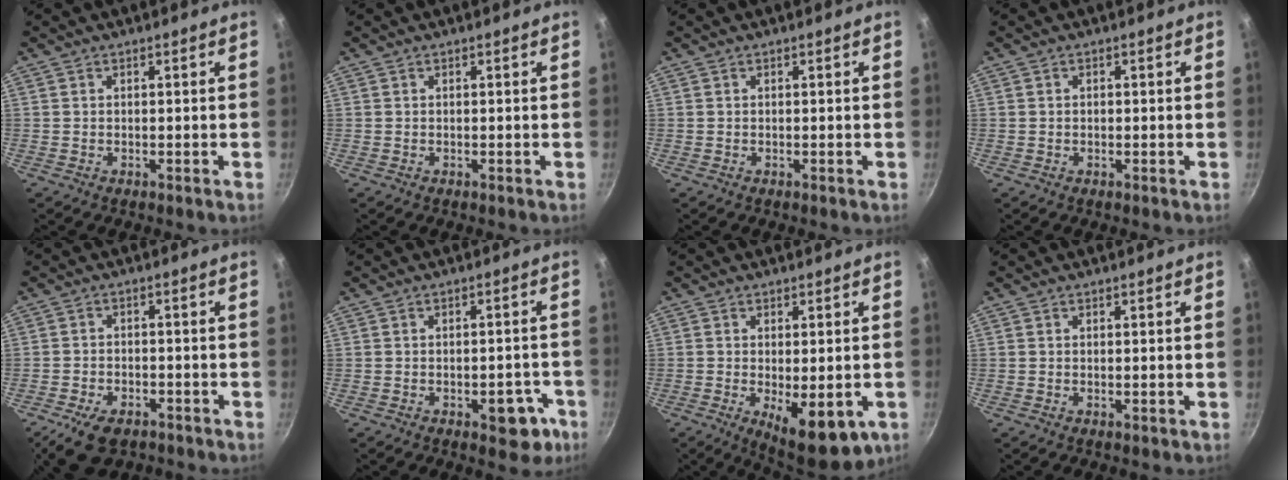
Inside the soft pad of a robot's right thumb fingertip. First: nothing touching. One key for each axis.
{"total": 0.0}
{"total": 0.0}
{"total": 0.6, "fx": 0.0, "fy": 0.5, "fz": 0.2, "tx": -0.002, "ty": 0.004, "tz": 0.000}
{"total": 8.3, "fx": -5.2, "fy": 4.5, "fz": 4.6, "tx": -0.084, "ty": 0.018, "tz": -0.084}
{"total": 6.9, "fx": -3.1, "fy": 3.8, "fz": 4.9, "tx": -0.029, "ty": 0.024, "tz": -0.031}
{"total": 11.5, "fx": -3.4, "fy": 4.6, "fz": 10.0, "tx": -0.126, "ty": -0.012, "tz": -0.034}
{"total": 0.0}